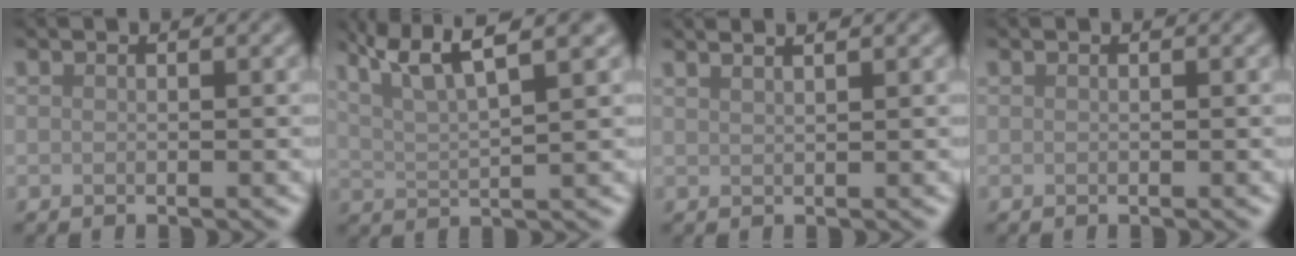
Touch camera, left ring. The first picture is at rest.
{"total": 8.0, "force": [5.1, 1.9, 5.9], "torque": [-0.094, 0.030, 0.066]}
{"total": 3.5, "force": [2.5, 1.3, 2.0], "torque": [-0.002, 0.019, 0.000]}
{"total": 0.0}